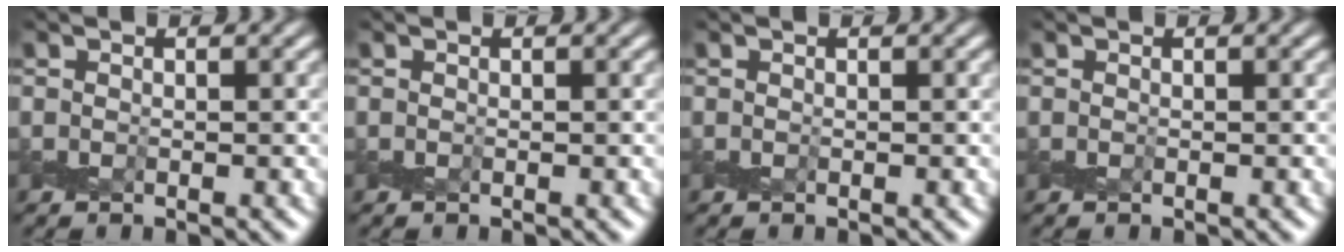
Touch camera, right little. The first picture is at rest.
{"total": 0.0}
{"total": 0.0}
{"total": 0.0}